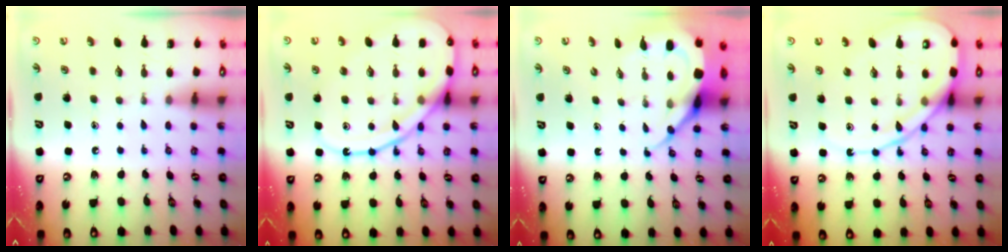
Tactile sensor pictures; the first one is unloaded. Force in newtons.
{"total": 15.9, "press": 15.8, "slide": 1.5}
{"total": 8.6, "press": 8.5, "slide": 1.0}
{"total": 13.0, "press": 12.9, "slide": 1.4}